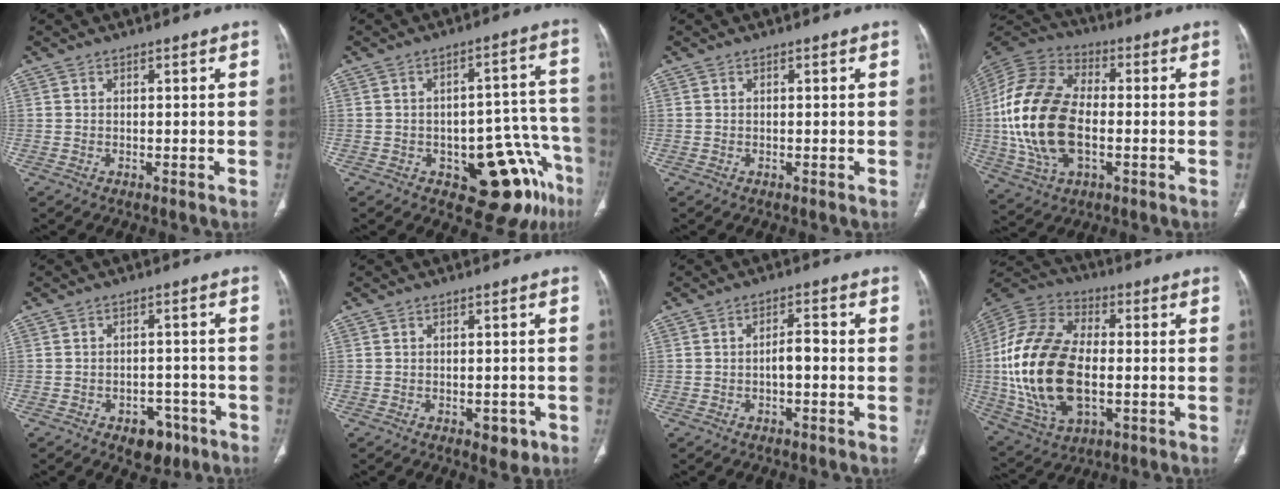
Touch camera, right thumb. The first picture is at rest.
{"total": 14.9, "force": [-7.9, 6.1, 11.0], "torque": [-0.079, 0.065, -0.096]}
{"total": 0.0}
{"total": 21.9, "force": [-2.0, 12.9, 17.6], "torque": [-0.365, 0.011, -0.035]}
{"total": 6.4, "force": [-3.8, 4.2, 3.1], "torque": [-0.016, 0.029, -0.046]}
{"total": 3.6, "force": [-1.7, 2.1, 2.3], "torque": [-0.015, 0.005, -0.016]}
{"total": 3.3, "force": [-0.8, 1.4, 2.9], "torque": [-0.043, 0.017, -0.016]}
{"total": 25.1, "force": [-2.1, 14.6, 20.3], "torque": [-0.420, 0.004, -0.029]}